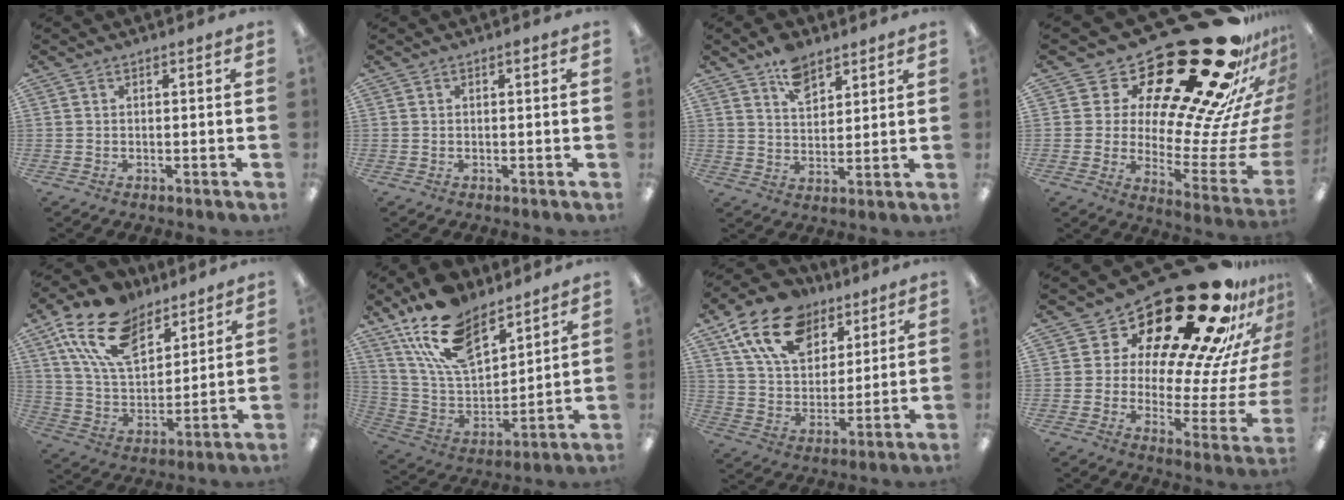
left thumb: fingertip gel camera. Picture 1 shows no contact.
{"total": 0.7, "force": [0.4, 0.3, 0.5], "torque": [-0.004, 0.000, 0.005]}
{"total": 8.1, "force": [5.7, 4.5, 3.6], "torque": [-0.050, -0.026, 0.100]}
{"total": 34.2, "force": [22.6, 11.5, 22.9], "torque": [-0.288, -0.212, 0.418]}
{"total": 18.3, "force": [11.2, 10.1, 10.3], "torque": [-0.196, -0.039, 0.209]}
{"total": 18.8, "force": [13.4, 8.8, 9.7], "torque": [-0.196, -0.064, 0.246]}
{"total": 17.5, "force": [10.8, 10.6, 8.7], "torque": [-0.158, -0.042, 0.200]}
{"total": 28.8, "force": [21.0, 10.4, 16.7], "torque": [-0.232, -0.175, 0.363]}